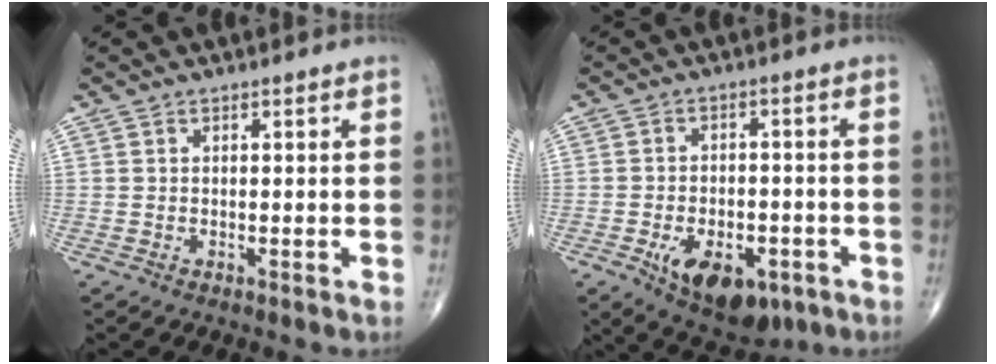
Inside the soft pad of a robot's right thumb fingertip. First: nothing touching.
{"total": 12.8, "force": [-5.8, 7.1, 8.8], "torque": [-0.114, 0.016, -0.076]}